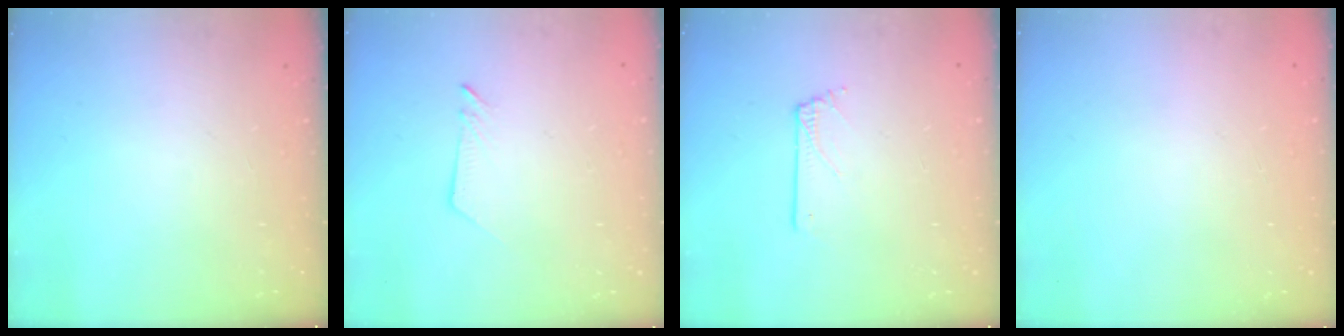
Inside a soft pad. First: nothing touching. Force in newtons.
{"total": 2.5, "press": 2.5, "slide": 0.2}
{"total": 0.6, "press": 0.6, "slide": 0.1}
{"total": 0.0}